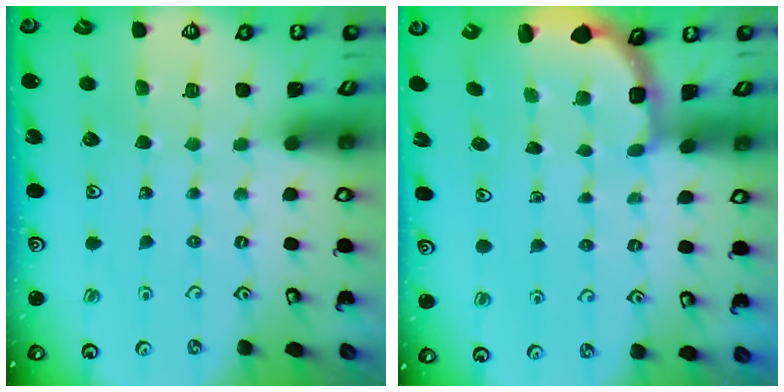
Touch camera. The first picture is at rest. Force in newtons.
{"total": 2.8, "press": 2.4, "slide": 1.4}